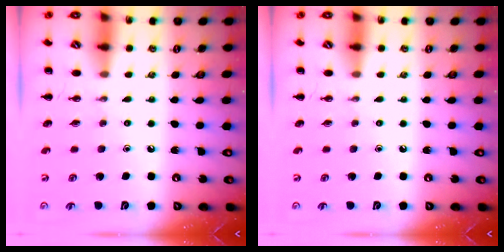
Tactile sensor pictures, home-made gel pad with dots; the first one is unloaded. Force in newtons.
{"total": 0.0}